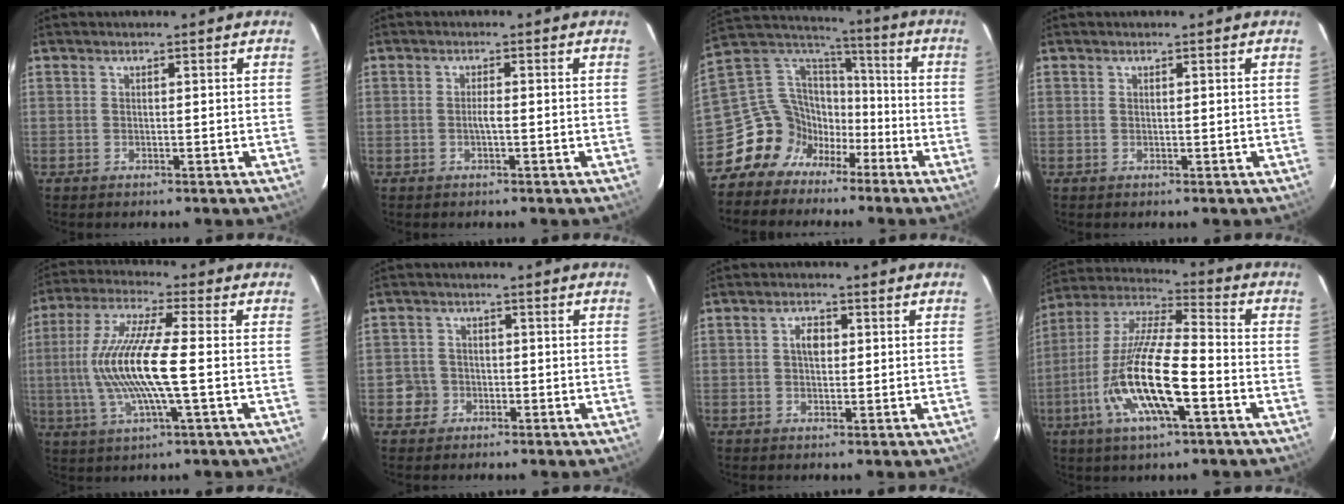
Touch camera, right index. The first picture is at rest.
{"total": 1.4, "force": [-0.4, 0.0, 1.3], "torque": [-0.025, 0.002, -0.009]}
{"total": 13.9, "force": [-8.0, 10.7, 3.8], "torque": [-0.089, 0.050, -0.145]}
{"total": 0.0}
{"total": 14.4, "force": [-1.3, 1.4, 14.2], "torque": [-0.283, -0.002, -0.024]}
{"total": 3.6, "force": [-1.5, 3.3, 0.2], "torque": [-0.001, 0.018, -0.027]}
{"total": 2.8, "force": [0.4, 1.8, 2.1], "torque": [-0.036, 0.009, 0.007]}
{"total": 17.9, "force": [-6.3, 4.1, 16.3], "torque": [-0.328, -0.017, -0.126]}